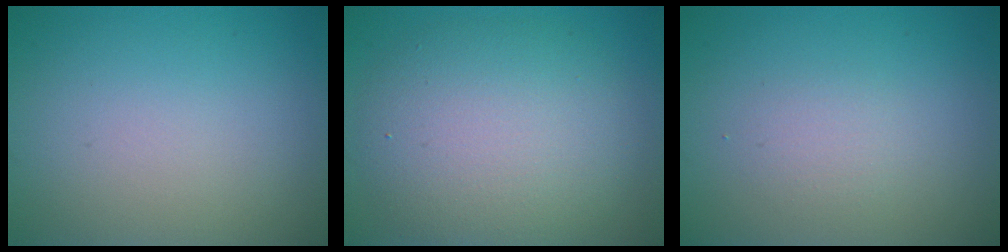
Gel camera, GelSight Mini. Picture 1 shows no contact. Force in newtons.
{"total": 7.9, "press": 7.9, "slide": 0.6}
{"total": 1.4, "press": 1.3, "slide": 0.1}